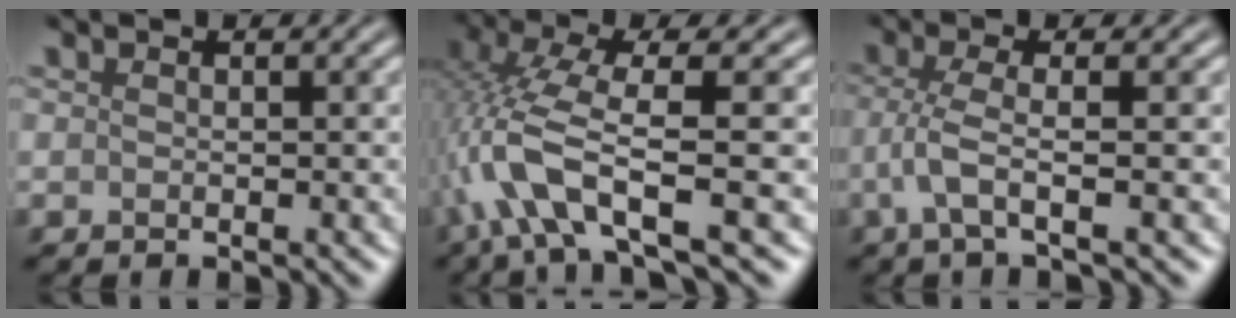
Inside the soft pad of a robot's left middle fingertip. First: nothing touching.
{"total": 7.2, "force": [-1.9, 1.8, 6.8], "torque": [-0.158, 0.005, -0.046]}
{"total": 2.8, "force": [-0.9, 0.2, 2.6], "torque": [-0.063, 0.008, -0.023]}